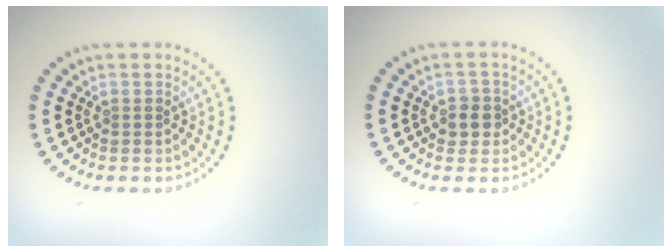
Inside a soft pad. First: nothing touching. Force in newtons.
{"total": 1.8, "press": 1.7, "slide": 0.8}